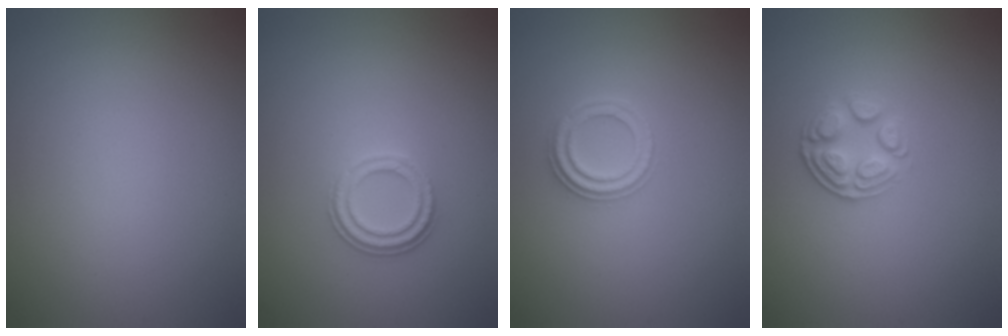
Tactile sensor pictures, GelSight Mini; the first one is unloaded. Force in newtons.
{"total": 2.3, "press": 2.1, "slide": 1.0}
{"total": 2.2, "press": 2.2, "slide": 0.3}
{"total": 3.0, "press": 2.3, "slide": 1.9}